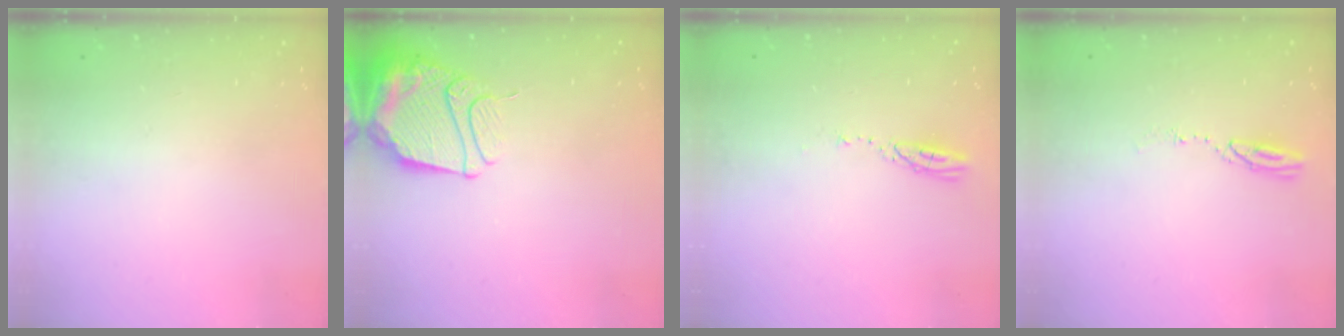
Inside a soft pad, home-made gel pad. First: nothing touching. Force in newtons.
{"total": 13.8, "press": 13.7, "slide": 1.4}
{"total": 3.5, "press": 3.4, "slide": 0.3}
{"total": 4.0, "press": 4.0, "slide": 0.4}